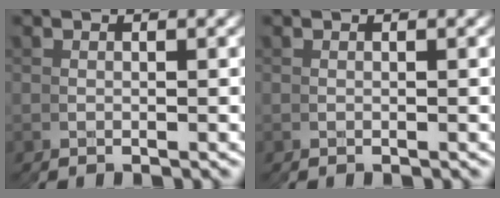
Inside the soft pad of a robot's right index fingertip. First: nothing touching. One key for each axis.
{"total": 0.0}